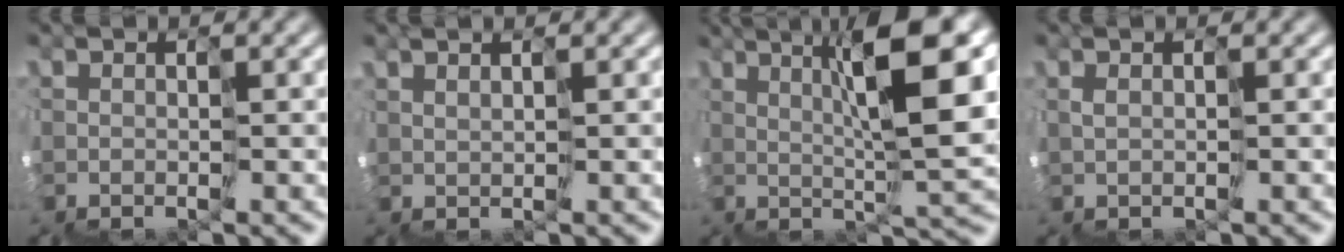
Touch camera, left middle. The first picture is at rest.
{"total": 1.3, "force": [1.1, -0.7, 0.2], "torque": [-0.003, 0.013, 0.028]}
{"total": 7.9, "force": [3.6, -0.4, 7.0], "torque": [-0.099, 0.033, 0.060]}
{"total": 0.7, "force": [0.4, -0.5, 0.4], "torque": [-0.008, 0.009, 0.010]}